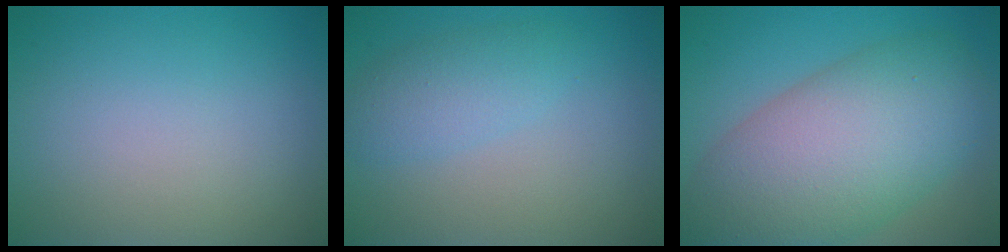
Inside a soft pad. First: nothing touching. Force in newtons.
{"total": 2.8, "press": 2.8, "slide": 0.1}
{"total": 11.8, "press": 11.8, "slide": 0.5}